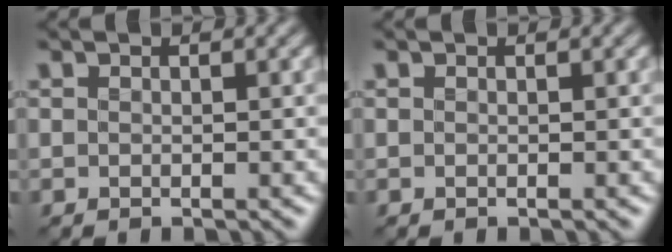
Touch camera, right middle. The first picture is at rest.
{"total": 0.0}